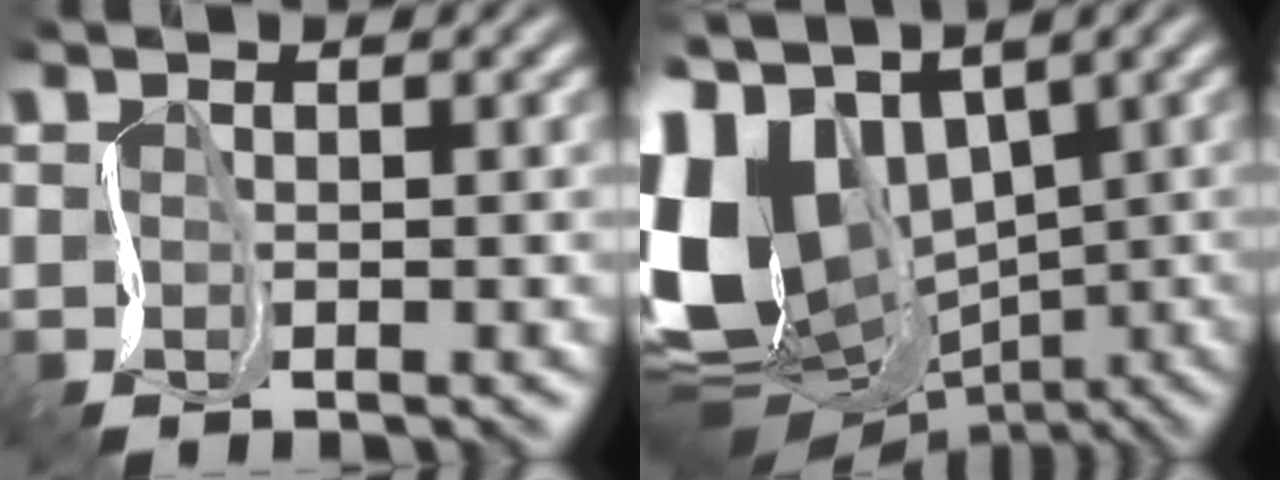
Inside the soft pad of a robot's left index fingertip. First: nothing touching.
{"total": 16.0, "force": [0.5, 11.4, 11.1], "torque": [-0.263, -0.005, 0.020]}